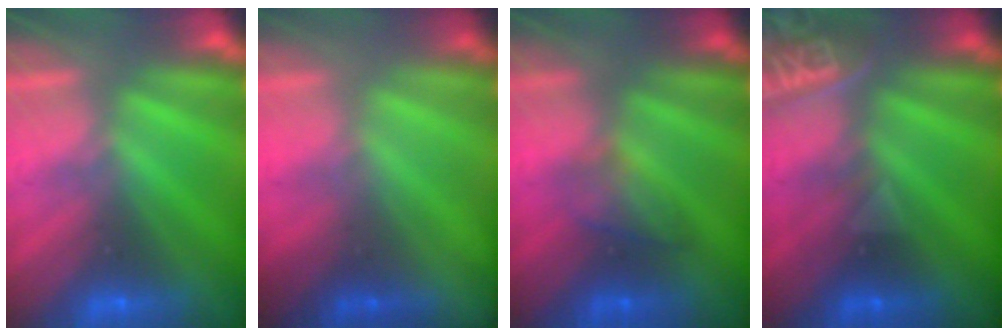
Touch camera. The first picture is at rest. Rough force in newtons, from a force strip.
{"total": 1.3}
{"total": 2.2}
{"total": 2.4}